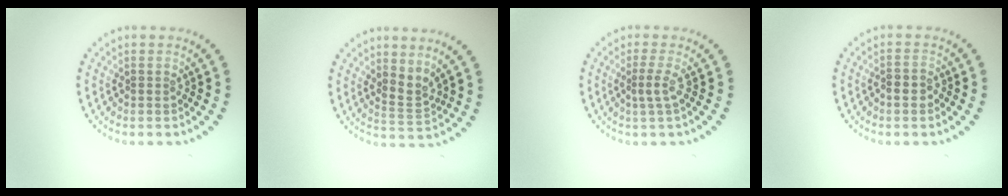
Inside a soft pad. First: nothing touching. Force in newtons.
{"total": 2.2, "press": 1.6, "slide": 1.5}
{"total": 1.6, "press": 1.0, "slide": 1.2}
{"total": 1.5, "press": 1.3, "slide": 0.6}